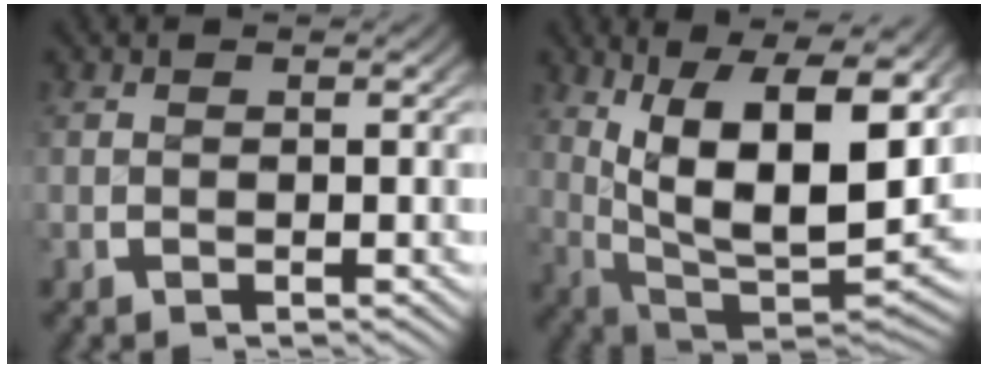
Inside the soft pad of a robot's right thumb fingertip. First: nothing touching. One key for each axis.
{"total": 17.4, "fx": 1.1, "fy": 11.0, "fz": 13.5, "tx": -0.237, "ty": -0.049, "tz": 0.035}